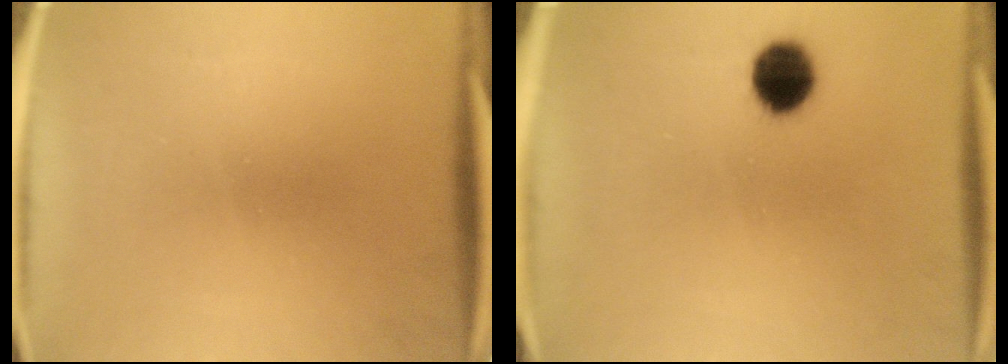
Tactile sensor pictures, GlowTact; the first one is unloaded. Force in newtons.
{"total": 7.4}